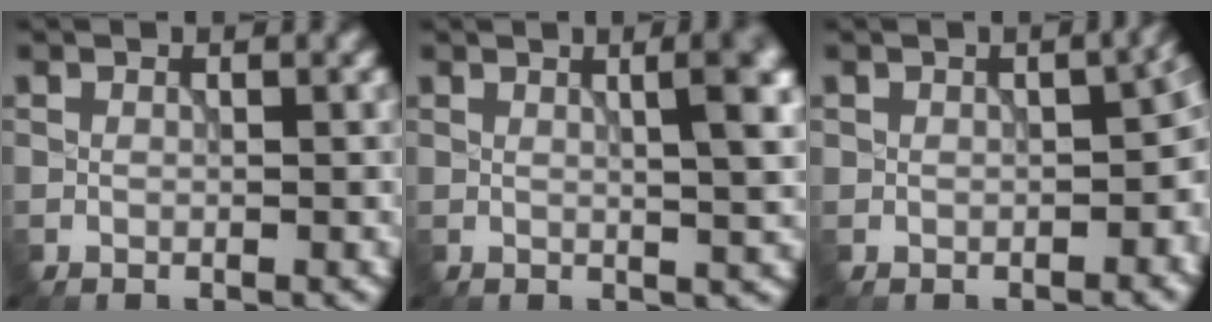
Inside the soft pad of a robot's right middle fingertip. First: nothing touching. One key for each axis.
{"total": 5.3, "fx": 1.5, "fy": 1.6, "fz": 4.8, "tx": -0.030, "ty": 0.021, "tz": 0.010}
{"total": 6.3, "fx": -0.1, "fy": 3.5, "fz": 5.2, "tx": -0.051, "ty": 0.001, "tz": -0.003}